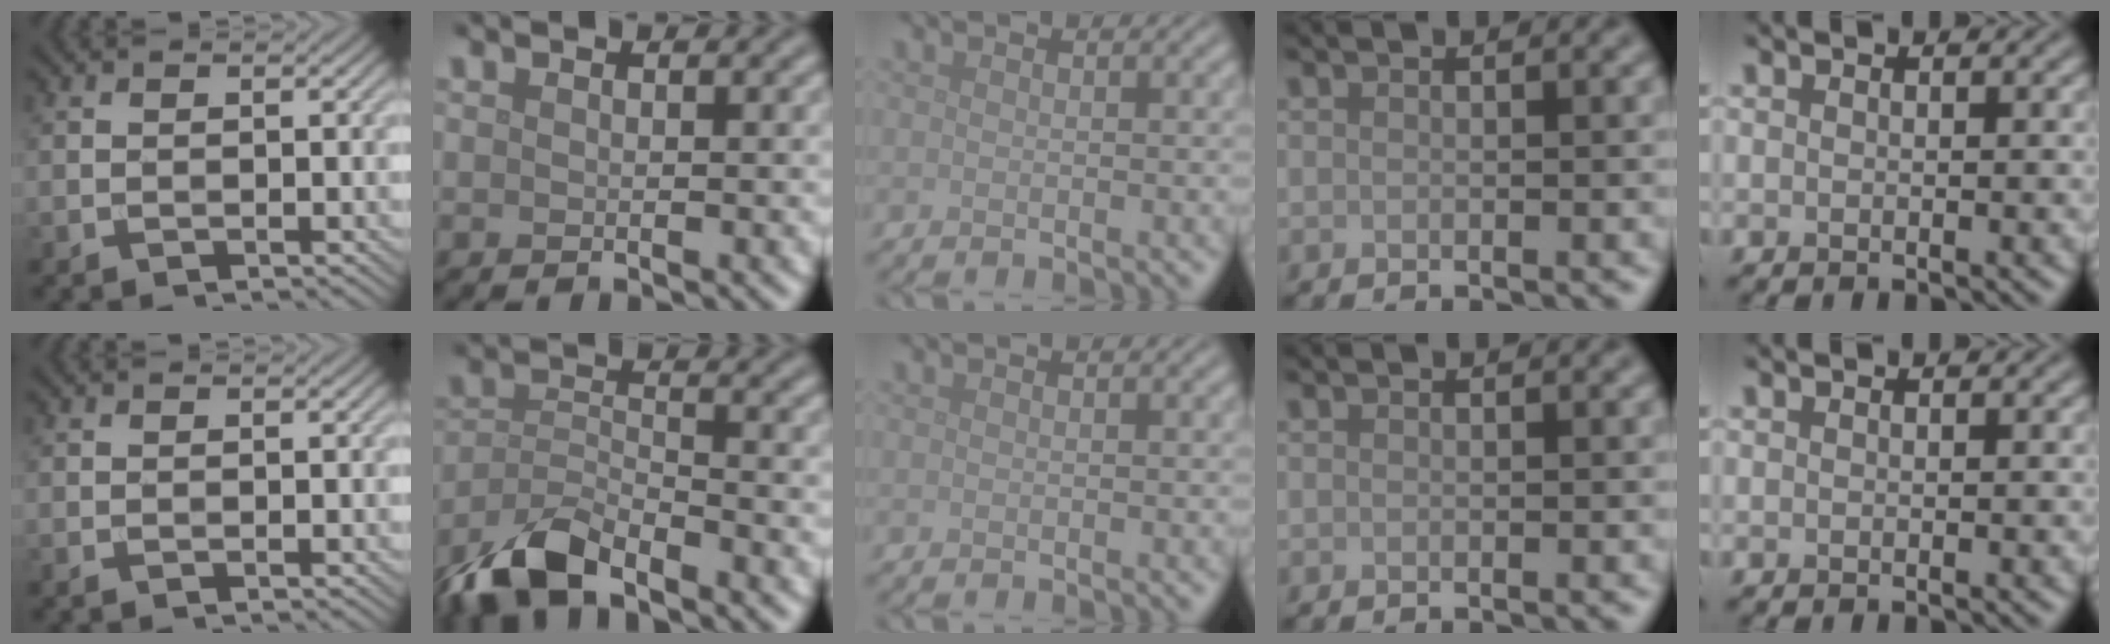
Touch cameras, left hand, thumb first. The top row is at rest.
{"index": {"total": 5.9, "force": [-4.7, 1.9, 3.1], "torque": [-0.059, -0.003, -0.100]}}